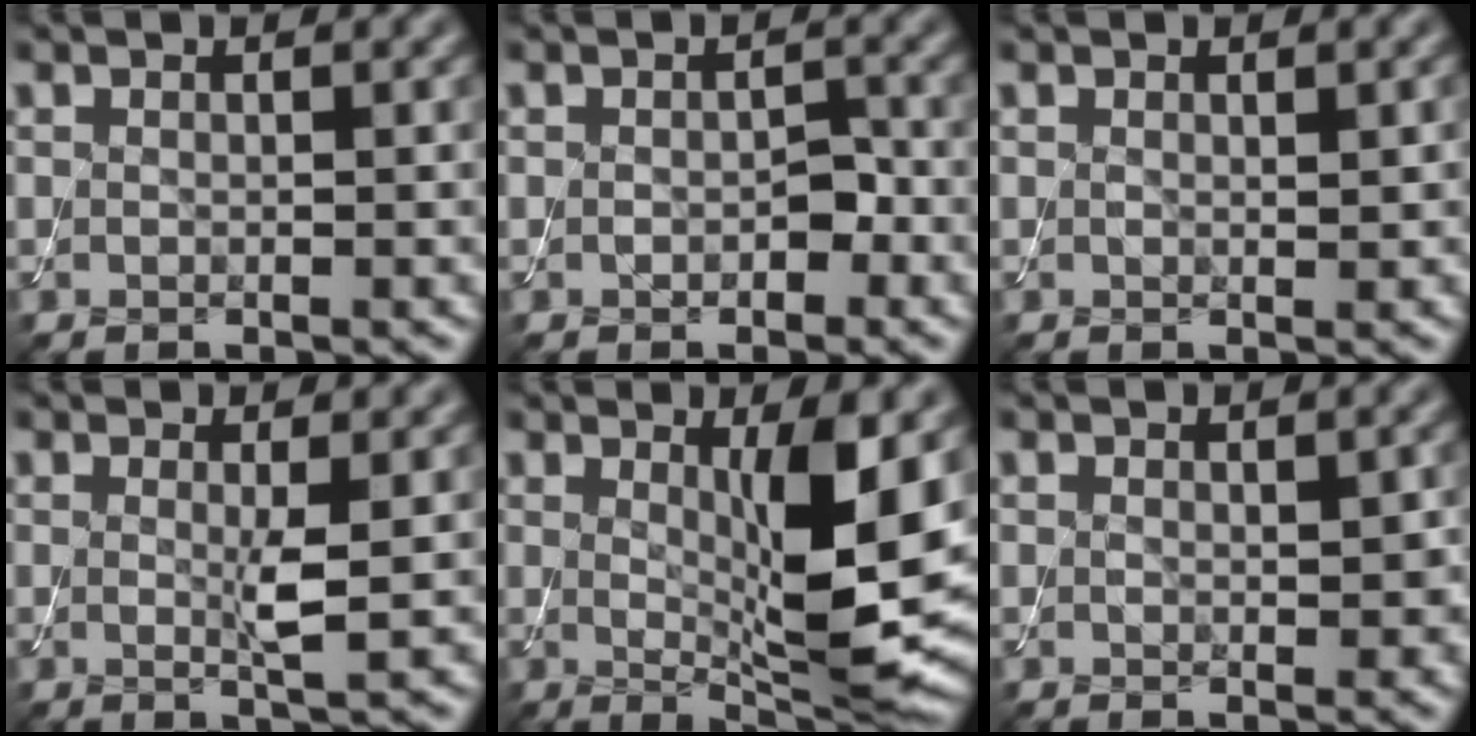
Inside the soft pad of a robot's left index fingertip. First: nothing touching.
{"total": 1.5, "force": [-0.5, 1.0, 1.1], "torque": [-0.016, 0.000, -0.008]}
{"total": 0.7, "force": [0.2, 0.3, 0.6], "torque": [-0.006, -0.003, 0.004]}
{"total": 2.0, "force": [0.2, 0.1, 2.0], "torque": [-0.040, -0.005, 0.001]}
{"total": 7.8, "force": [1.1, 1.7, 7.5], "torque": [-0.113, -0.020, 0.027]}
{"total": 1.4, "force": [0.2, 0.8, 1.1], "torque": [-0.014, -0.005, 0.006]}